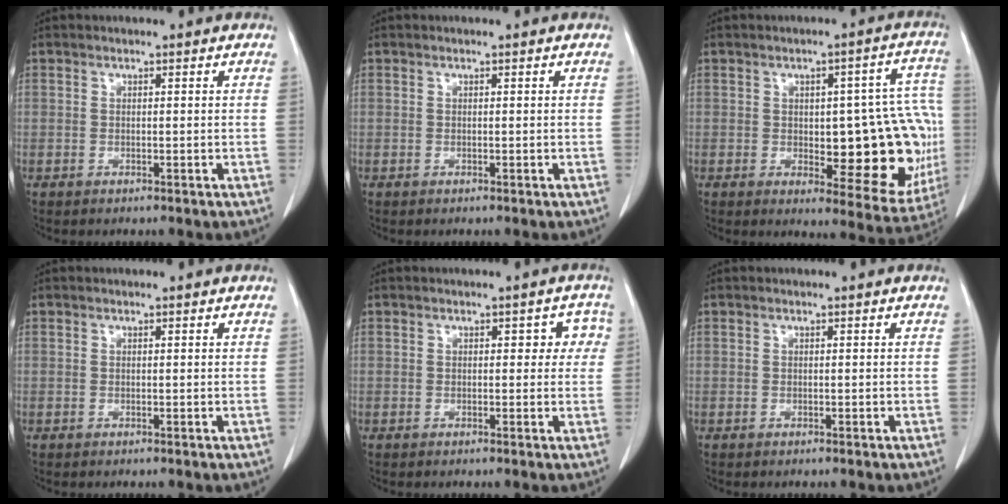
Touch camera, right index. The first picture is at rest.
{"total": 0.0}
{"total": 18.7, "force": [-1.7, 6.9, 17.3], "torque": [-0.151, 0.024, -0.001]}
{"total": 0.0}
{"total": 3.2, "force": [0.7, 2.0, 2.4], "torque": [-0.010, 0.020, 0.004]}
{"total": 0.0}